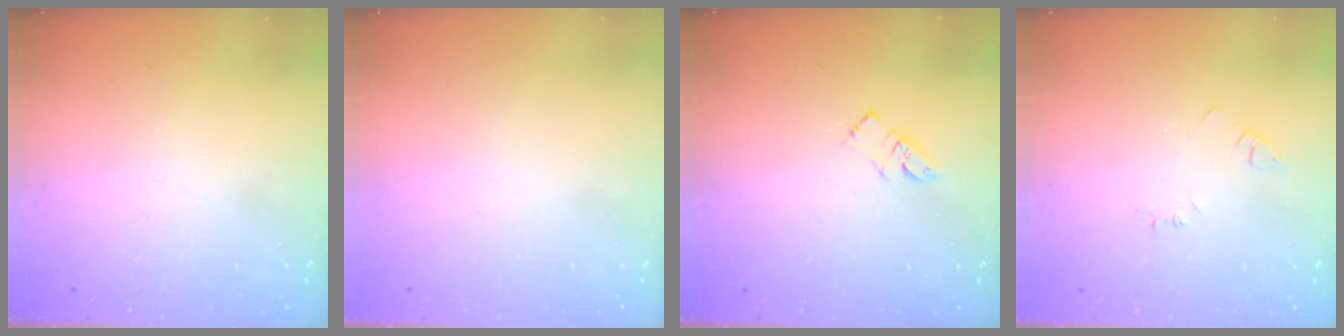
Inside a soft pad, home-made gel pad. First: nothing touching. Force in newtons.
{"total": 1.7, "press": 1.7, "slide": 0.1}
{"total": 4.0, "press": 4.0, "slide": 0.4}
{"total": 3.0, "press": 3.0, "slide": 0.4}